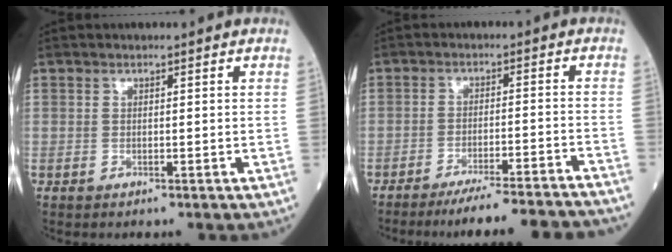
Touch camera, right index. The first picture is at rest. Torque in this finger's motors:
{"motor_torque": [-1.25, -0.90, 0.06, -0.04]}